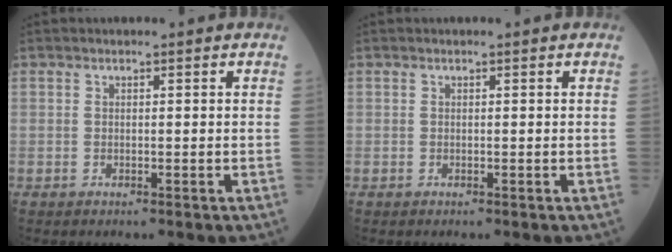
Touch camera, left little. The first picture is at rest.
{"total": 0.0}